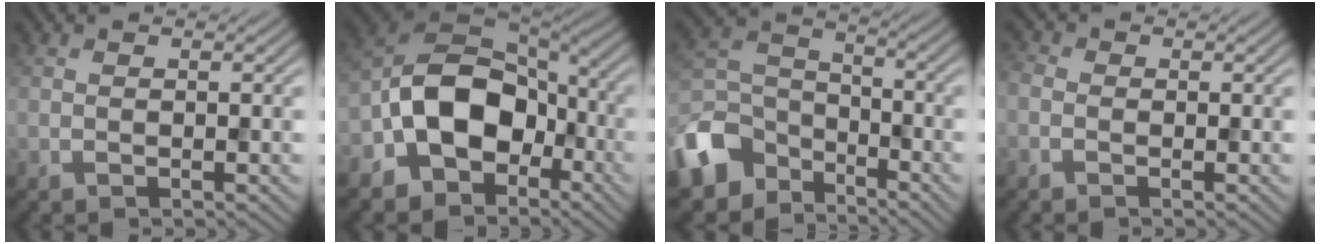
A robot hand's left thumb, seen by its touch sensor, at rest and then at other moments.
{"total": 12.4, "force": [-4.4, 8.9, 7.4], "torque": [-0.140, -0.015, -0.093]}
{"total": 9.8, "force": [-7.3, 5.8, 3.1], "torque": [-0.075, -0.012, -0.164]}
{"total": 1.3, "force": [-0.5, 0.9, 0.8], "torque": [-0.023, -0.003, -0.015]}